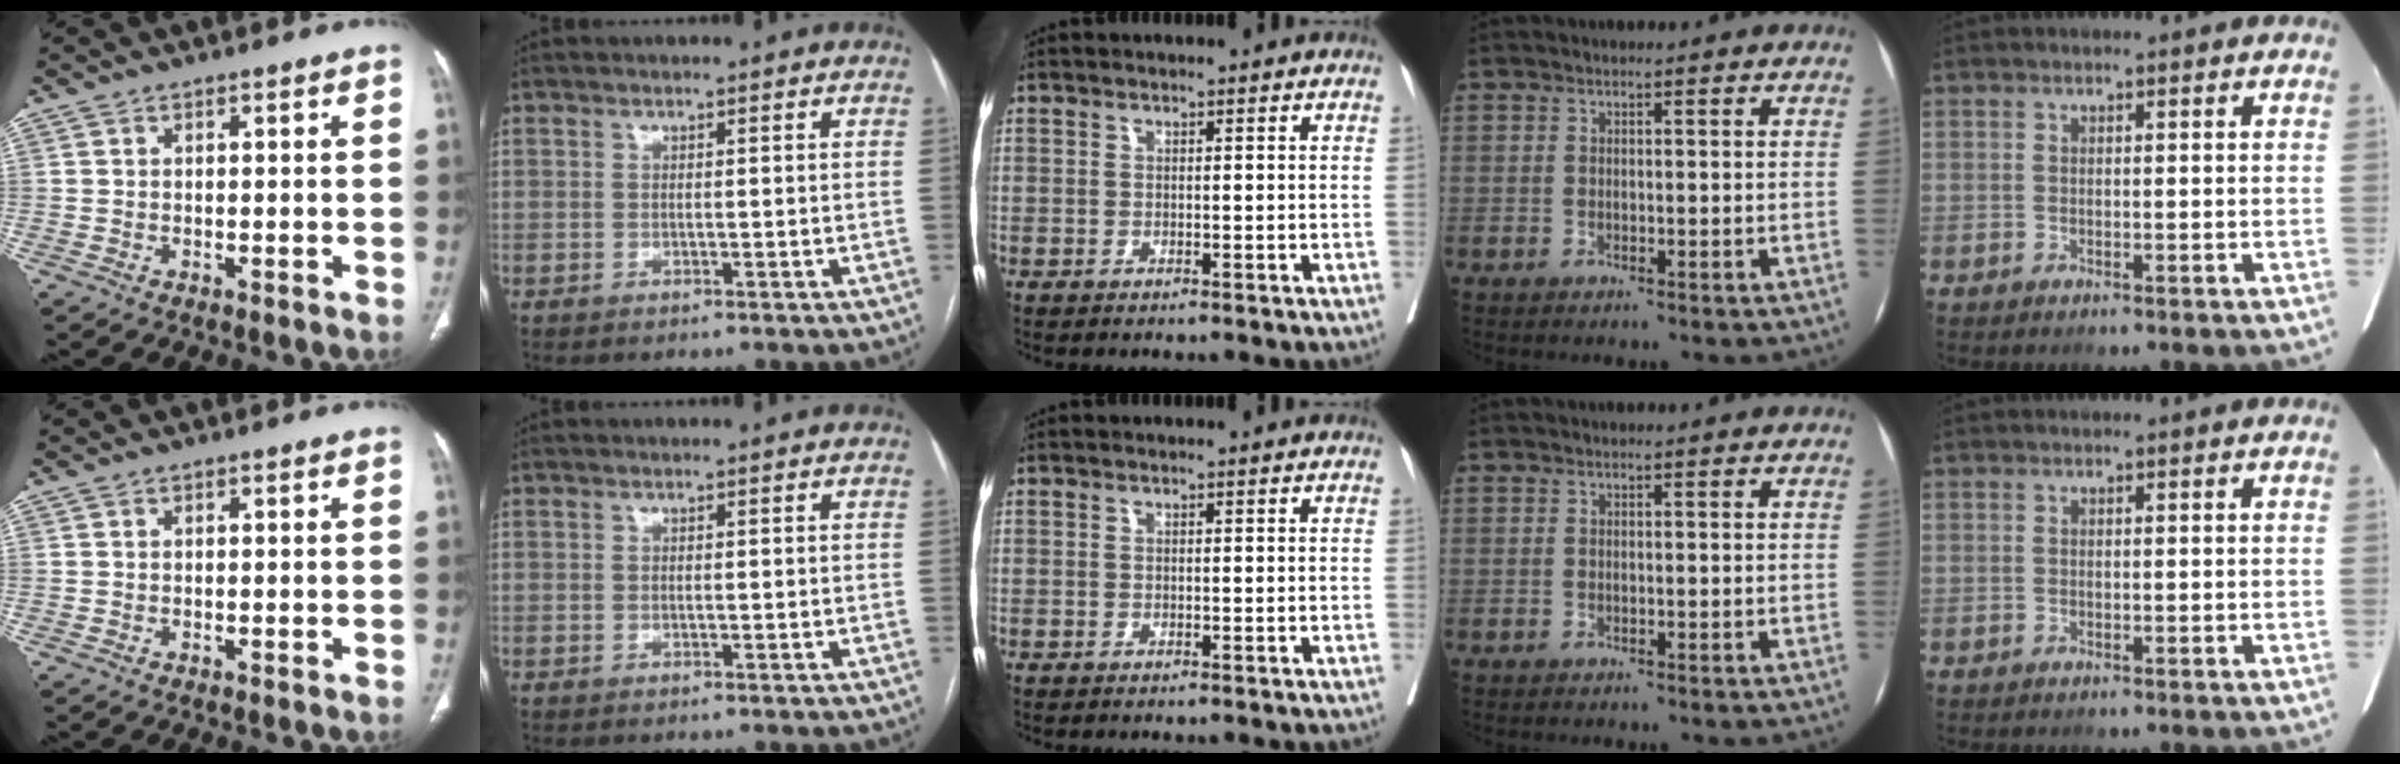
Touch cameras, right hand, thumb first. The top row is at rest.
{}